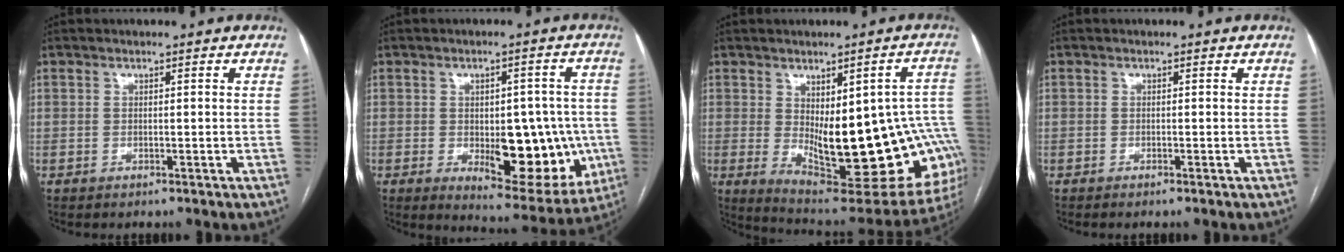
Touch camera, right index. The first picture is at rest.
{"total": 14.6, "force": [-2.7, 6.4, 12.9], "torque": [-0.153, 0.001, -0.018]}
{"total": 23.8, "force": [-3.4, 9.1, 21.7], "torque": [-0.203, 0.003, -0.019]}
{"total": 0.6, "force": [-0.5, -0.1, 0.4], "torque": [-0.010, 0.000, -0.009]}